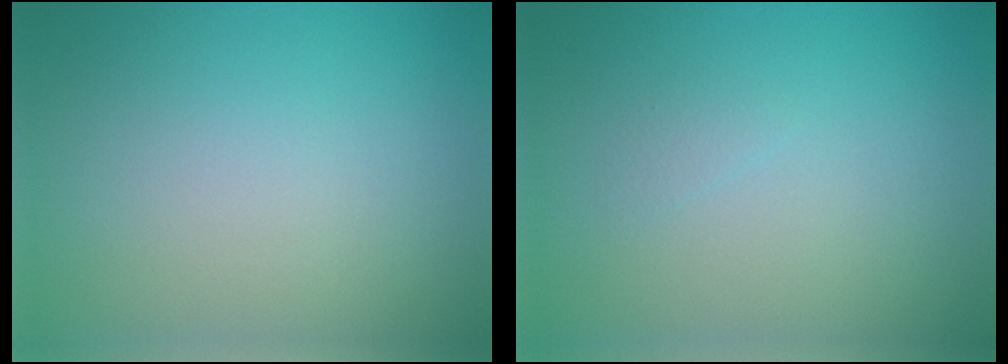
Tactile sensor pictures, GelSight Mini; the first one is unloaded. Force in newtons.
{"total": 0.5, "press": 0.5, "slide": 0.0}